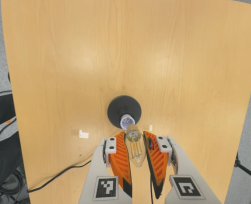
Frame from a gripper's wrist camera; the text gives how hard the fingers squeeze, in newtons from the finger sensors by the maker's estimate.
{"total": 21.3, "left": 24.2, "right": 18.4}